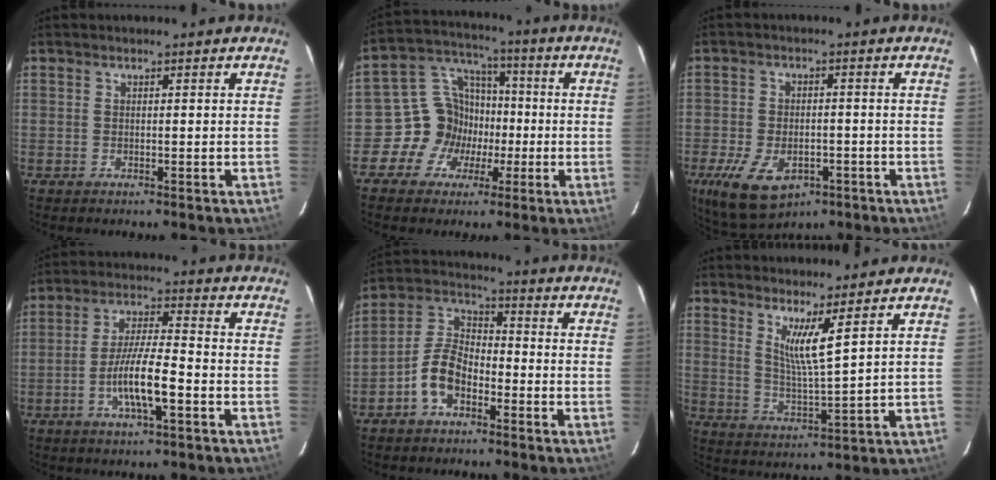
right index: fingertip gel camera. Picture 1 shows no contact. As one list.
[{"total": 10.2, "force": [-3.4, 9.3, 2.3], "torque": [-0.048, 0.043, -0.057]}, {"total": 11.9, "force": [-5.8, 7.2, 7.6], "torque": [-0.175, -0.024, -0.087]}, {"total": 9.0, "force": [-3.6, 1.3, 8.2], "torque": [-0.159, -0.002, -0.066]}, {"total": 7.9, "force": [-4.3, 4.4, 5.0], "torque": [-0.111, 0.023, -0.085]}, {"total": 6.4, "force": [4.1, -0.4, 5.0], "torque": [-0.090, -0.015, 0.074]}]